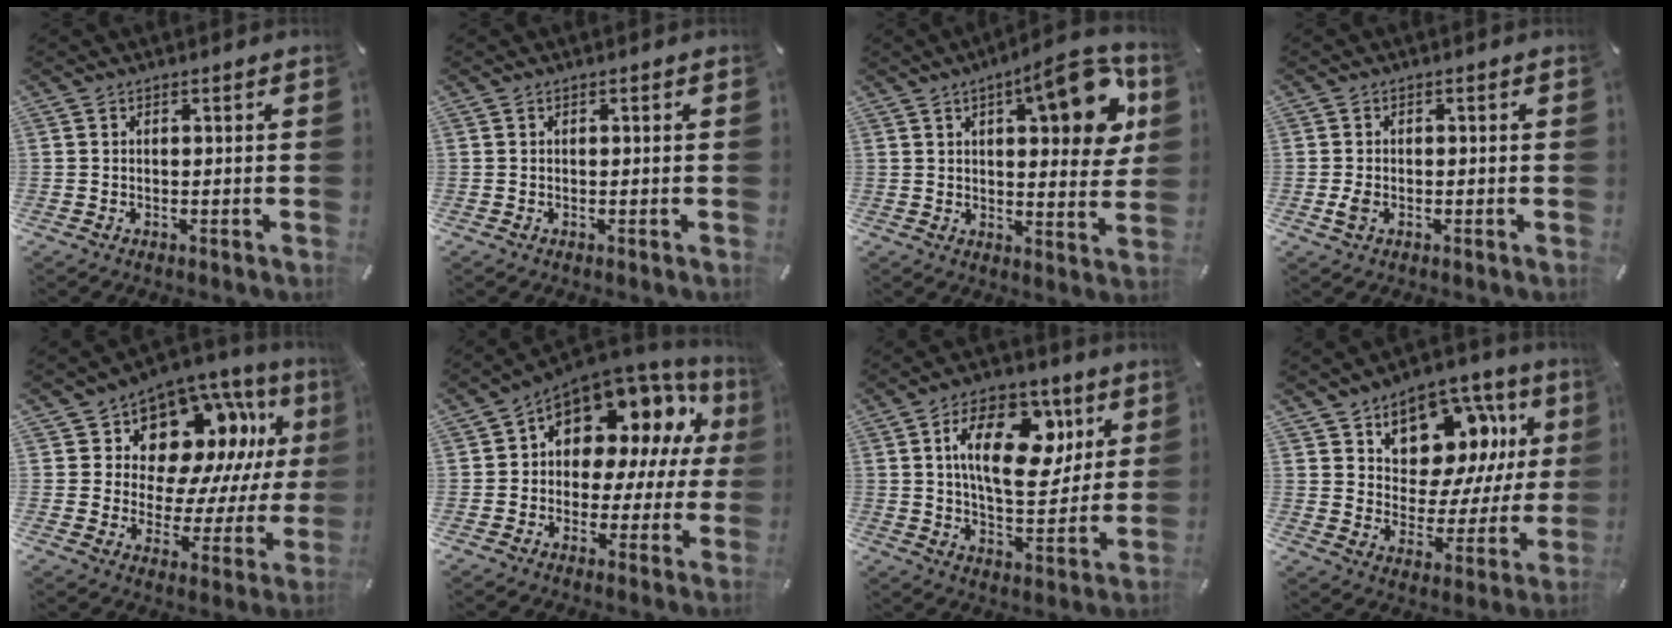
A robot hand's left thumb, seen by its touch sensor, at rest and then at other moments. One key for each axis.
{"total": 0.0}
{"total": 15.5, "fx": 7.0, "fy": 5.7, "fz": 12.6, "tx": -0.153, "ty": -0.035, "tz": 0.107}
{"total": 2.3, "fx": -0.6, "fy": 1.4, "fz": 1.6, "tx": -0.042, "ty": -0.005, "tz": -0.014}
{"total": 14.2, "fx": 7.4, "fy": 9.9, "fz": 6.9, "tx": -0.100, "ty": -0.068, "tz": 0.133}
{"total": 13.7, "fx": 6.2, "fy": 9.3, "fz": 8.0, "tx": -0.122, "ty": -0.053, "tz": 0.107}
{"total": 19.6, "fx": 6.7, "fy": 11.2, "fz": 14.7, "tx": -0.229, "ty": -0.009, "tz": 0.109}
{"total": 13.3, "fx": 8.0, "fy": 8.9, "fz": 5.8, "tx": -0.078, "ty": -0.072, "tz": 0.139}